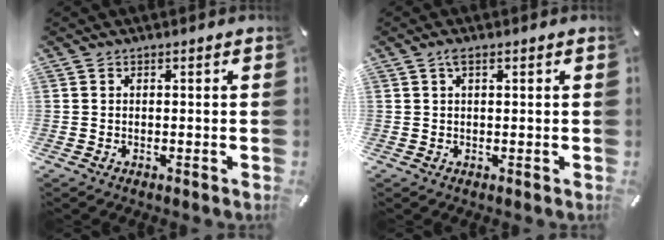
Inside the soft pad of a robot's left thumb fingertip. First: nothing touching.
{"total": 1.6, "force": [0.7, 0.5, 1.3], "torque": [-0.030, 0.003, 0.012]}